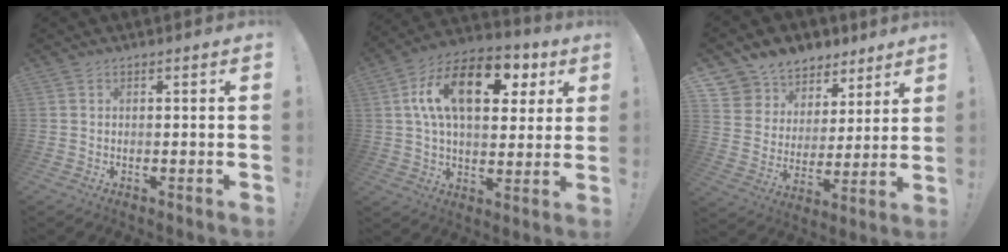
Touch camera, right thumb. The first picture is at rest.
{"total": 19.8, "force": [6.4, 11.2, 15.1], "torque": [-0.241, -0.010, 0.105]}
{"total": 8.6, "force": [6.0, 6.0, 0.8], "torque": [-0.024, -0.058, 0.118]}